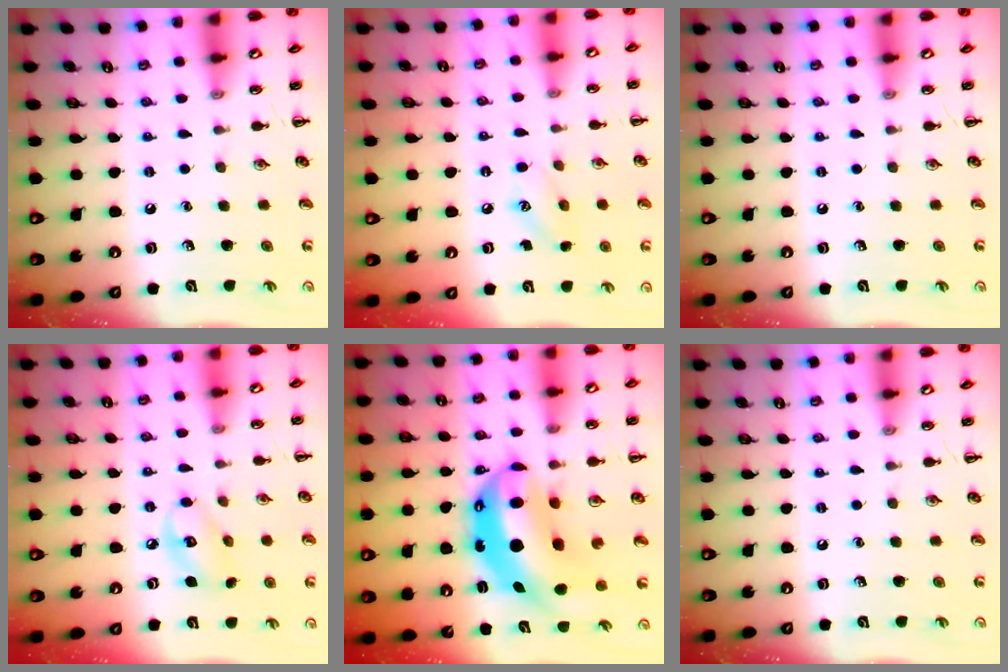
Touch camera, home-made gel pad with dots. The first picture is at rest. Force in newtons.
{"total": 7.7, "press": 7.5, "slide": 2.0}
{"total": 0.0}
{"total": 7.3, "press": 7.2, "slide": 1.1}
{"total": 12.3, "press": 11.9, "slide": 3.0}
{"total": 0.0}